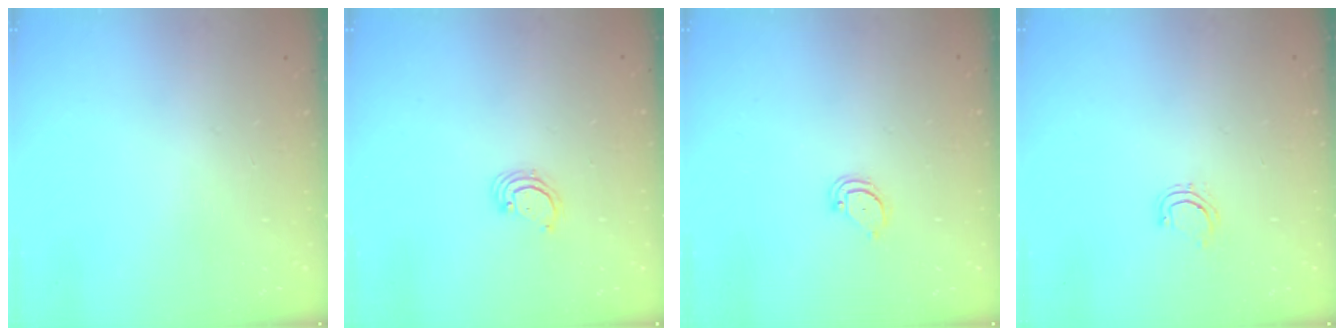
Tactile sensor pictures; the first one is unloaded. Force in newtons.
{"total": 2.8, "press": 2.8, "slide": 0.2}
{"total": 2.4, "press": 2.4, "slide": 0.2}
{"total": 4.2, "press": 4.0, "slide": 1.2}